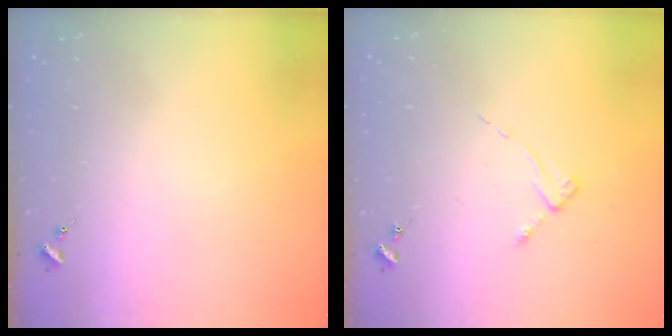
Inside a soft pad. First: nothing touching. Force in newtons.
{"total": 2.1, "press": 2.0, "slide": 0.4}